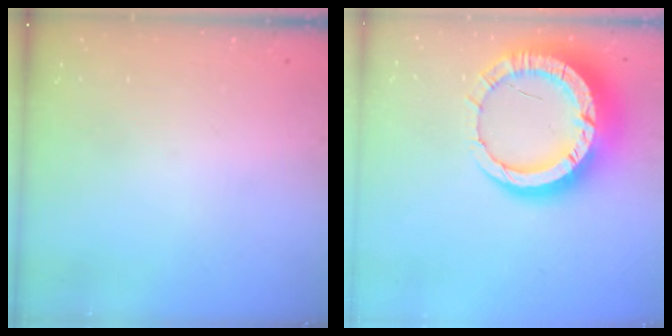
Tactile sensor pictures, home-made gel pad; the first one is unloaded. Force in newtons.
{"total": 18.8, "press": 18.7, "slide": 1.8}